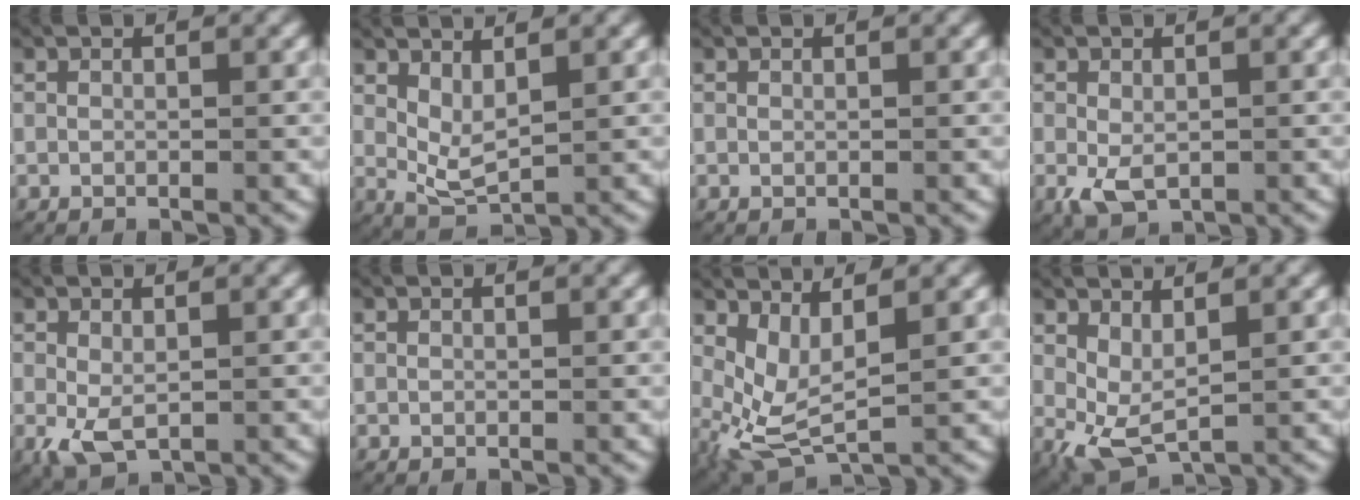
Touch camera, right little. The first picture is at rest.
{"total": 3.1, "force": [1.0, 1.5, 2.5], "torque": [-0.049, -0.020, 0.029]}
{"total": 0.0}
{"total": 3.2, "force": [-0.8, 2.0, 2.4], "torque": [-0.059, -0.021, -0.002]}
{"total": 3.1, "force": [-0.7, 1.8, 2.4], "torque": [-0.062, -0.023, 0.002]}
{"total": 0.0}
{"total": 5.3, "force": [-0.5, 3.2, 4.3], "torque": [-0.099, -0.034, 0.007]}
{"total": 3.5, "force": [-0.2, 1.9, 2.9], "torque": [-0.056, -0.028, 0.013]}